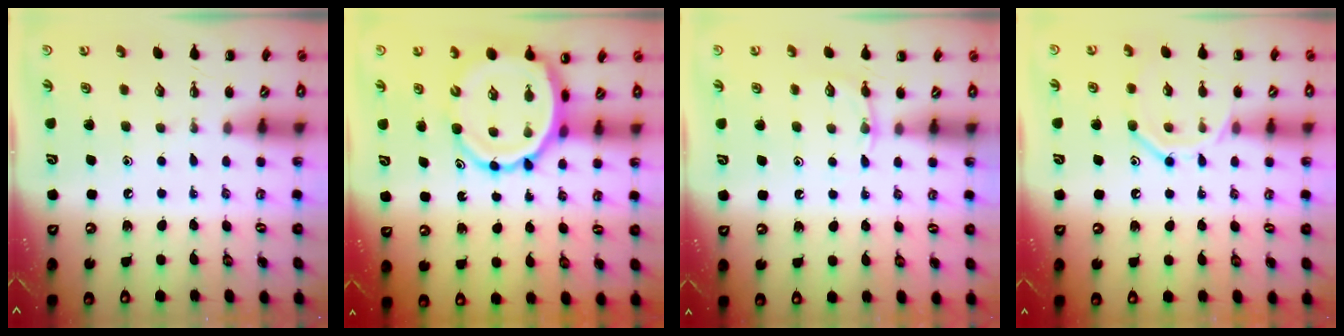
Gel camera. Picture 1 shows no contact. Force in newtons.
{"total": 12.2, "press": 11.7, "slide": 3.7}
{"total": 4.2, "press": 4.0, "slide": 1.3}
{"total": 10.8, "press": 10.8, "slide": 0.9}